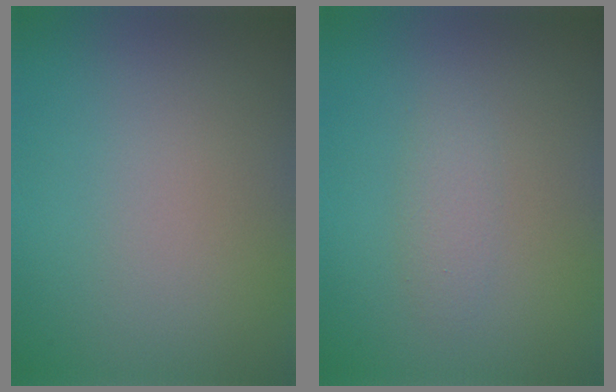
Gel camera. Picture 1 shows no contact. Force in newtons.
{"total": 1.5, "press": 1.5, "slide": 0.1}